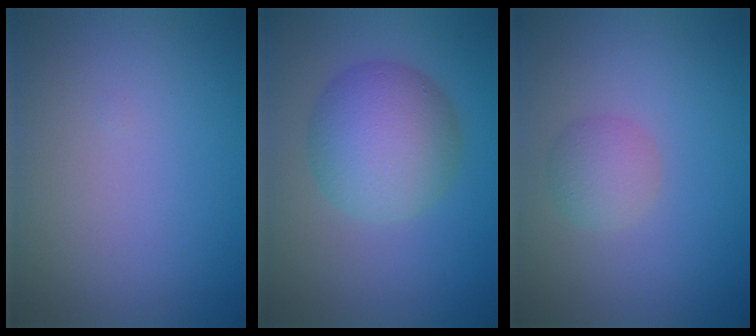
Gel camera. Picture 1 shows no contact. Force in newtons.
{"total": 6.7, "press": 6.7, "slide": 0.2}
{"total": 2.1, "press": 2.1, "slide": 0.0}